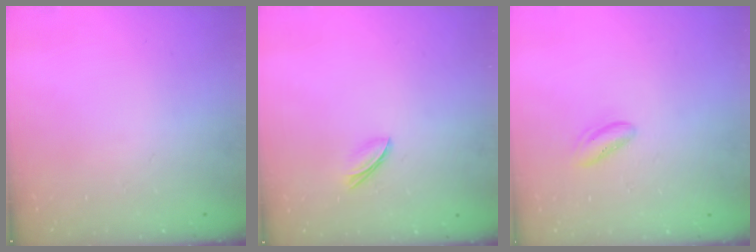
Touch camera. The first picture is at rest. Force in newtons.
{"total": 3.7, "press": 3.6, "slide": 0.7}
{"total": 3.3, "press": 3.3, "slide": 0.6}